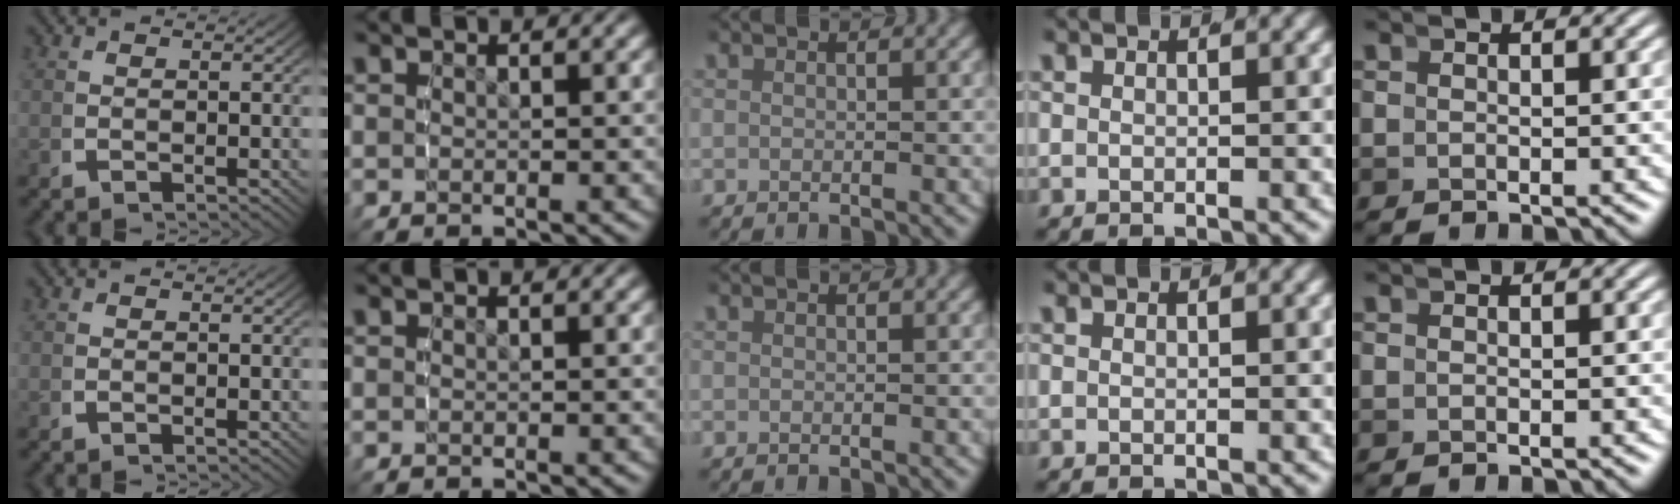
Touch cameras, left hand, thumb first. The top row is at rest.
{}